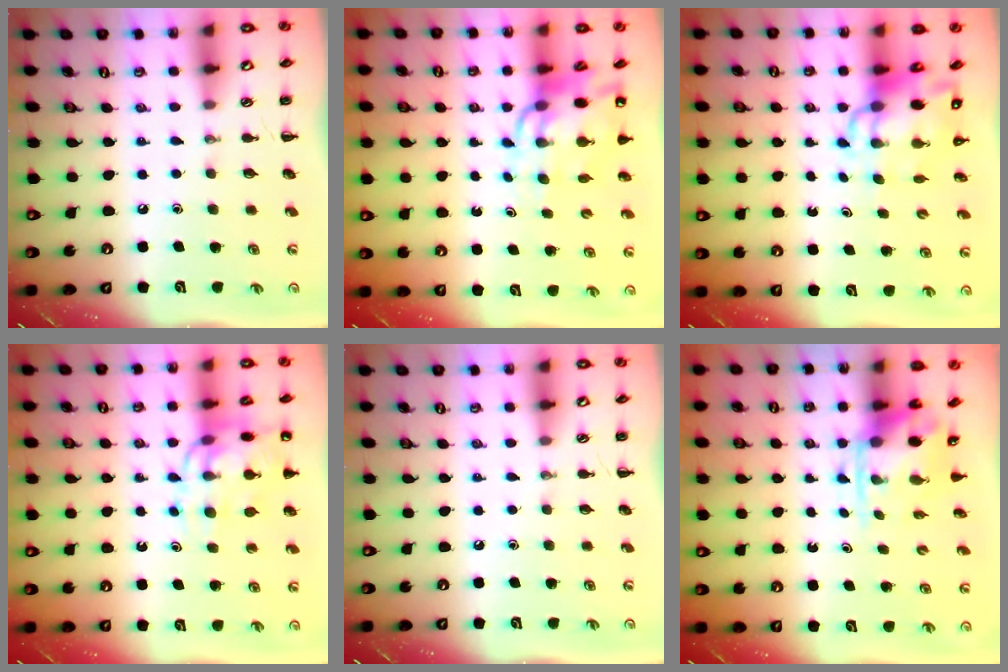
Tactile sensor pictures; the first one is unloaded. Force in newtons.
{"total": 11.7, "press": 11.2, "slide": 3.6}
{"total": 9.6, "press": 9.2, "slide": 2.6}
{"total": 12.6, "press": 12.2, "slide": 3.2}
{"total": 0.0}
{"total": 4.1, "press": 4.0, "slide": 0.7}